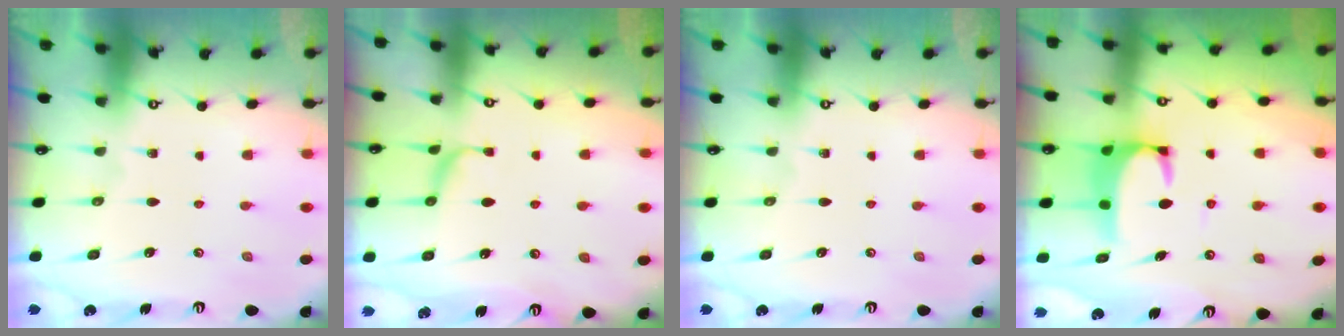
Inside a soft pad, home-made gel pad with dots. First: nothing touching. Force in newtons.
{"total": 1.2, "press": 1.0, "slide": 0.6}
{"total": 0.0}
{"total": 4.0, "press": 3.9, "slide": 0.9}